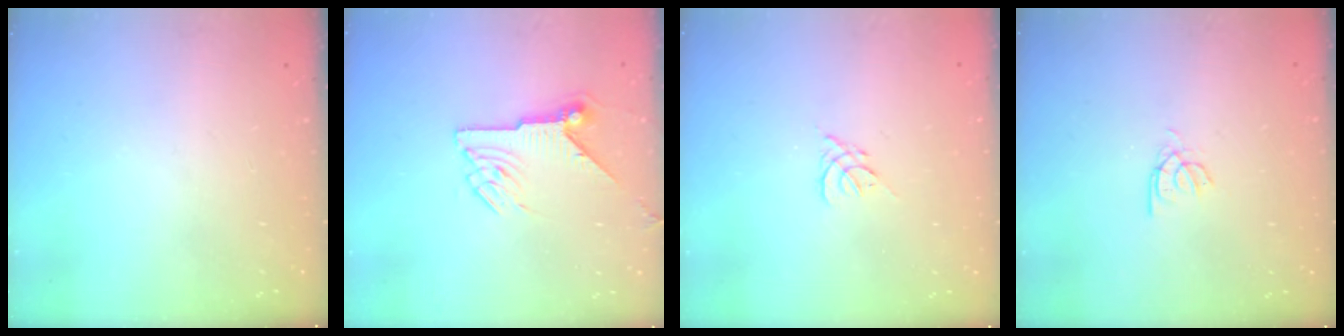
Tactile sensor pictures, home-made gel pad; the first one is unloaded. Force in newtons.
{"total": 7.5, "press": 7.5, "slide": 0.4}
{"total": 1.3, "press": 1.2, "slide": 0.6}
{"total": 2.5, "press": 2.4, "slide": 0.3}